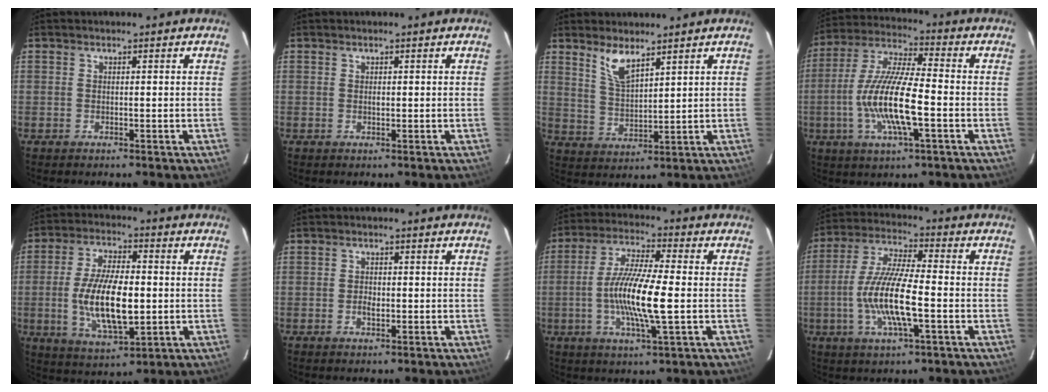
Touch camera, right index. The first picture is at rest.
{"total": 0.5, "force": [0.1, 0.4, 0.3], "torque": [-0.006, 0.002, 0.003]}
{"total": 6.0, "force": [4.3, 1.7, 3.8], "torque": [-0.075, -0.004, 0.092]}
{"total": 14.8, "force": [-3.4, 3.1, 14.1], "torque": [-0.284, -0.007, -0.067]}
{"total": 14.4, "force": [-1.5, 5.8, 13.1], "torque": [-0.252, -0.008, -0.020]}
{"total": 1.7, "force": [-0.4, 1.2, 1.2], "torque": [-0.021, 0.000, -0.007]}
{"total": 12.7, "force": [-1.8, 1.6, 12.4], "torque": [-0.241, -0.003, -0.039]}
{"total": 13.2, "force": [-3.1, 2.6, 12.5], "torque": [-0.255, -0.006, -0.061]}